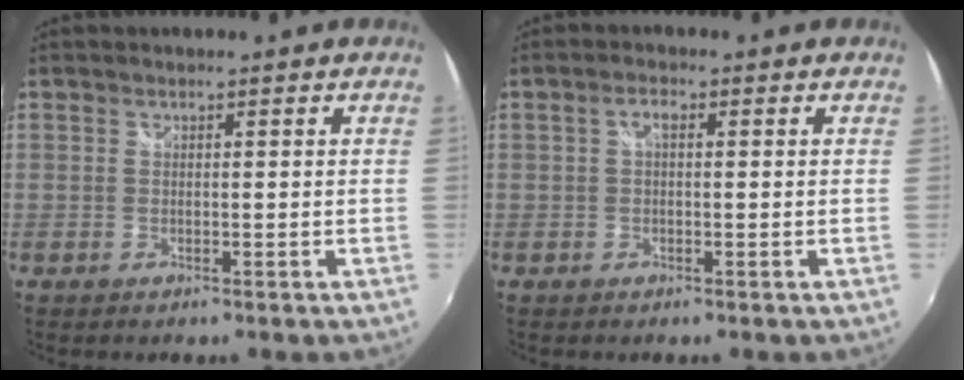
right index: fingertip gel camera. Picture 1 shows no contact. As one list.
[{"total": 1.8, "force": [0.1, 0.9, 1.6], "torque": [-0.031, 0.007, -0.001]}]